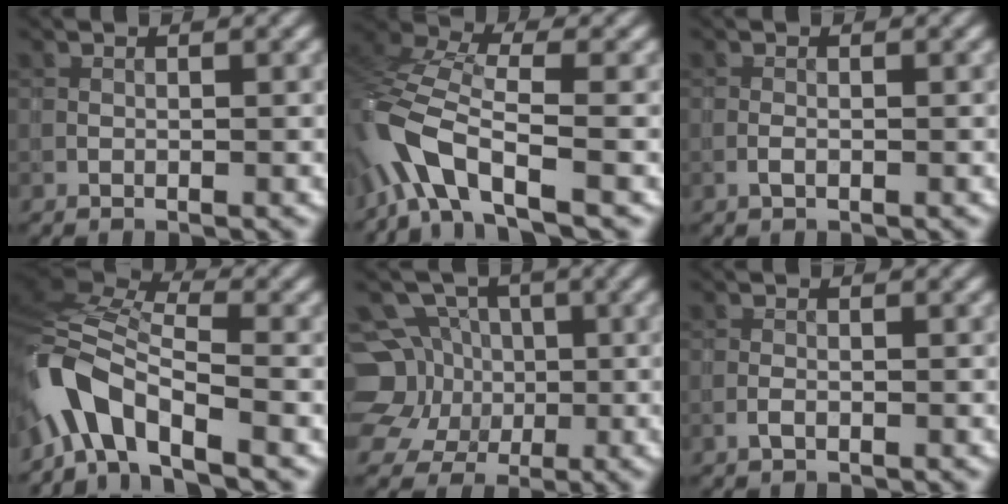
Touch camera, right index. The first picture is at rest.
{"total": 7.9, "force": [-3.9, 3.3, 5.9], "torque": [-0.132, 0.007, -0.092]}
{"total": 0.7, "force": [-0.3, 0.2, 0.6], "torque": [-0.013, 0.001, -0.006]}
{"total": 8.8, "force": [-5.1, 3.4, 6.3], "torque": [-0.122, 0.006, -0.114]}
{"total": 10.4, "force": [-0.3, 9.5, 4.2], "torque": [-0.097, 0.025, -0.049]}
{"total": 0.7, "force": [-0.4, 0.3, 0.6], "torque": [-0.013, 0.002, -0.009]}